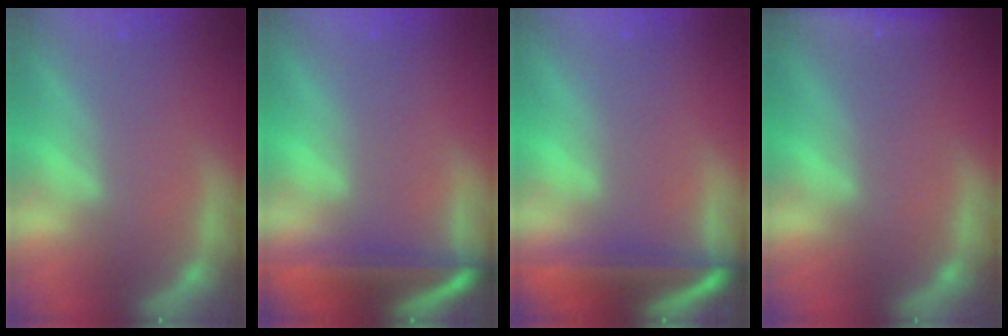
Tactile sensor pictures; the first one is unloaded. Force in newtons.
{"total": 8.5}
{"total": 8.5}
{"total": 4.0}